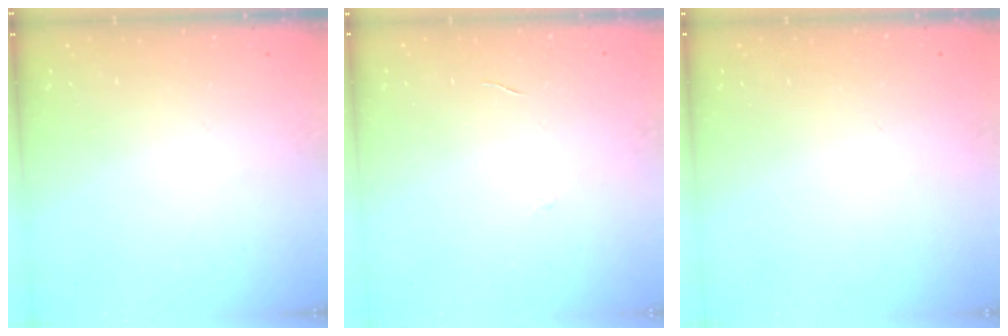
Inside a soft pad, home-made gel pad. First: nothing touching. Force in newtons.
{"total": 3.9, "press": 3.9, "slide": 0.2}
{"total": 2.2, "press": 2.2, "slide": 0.1}